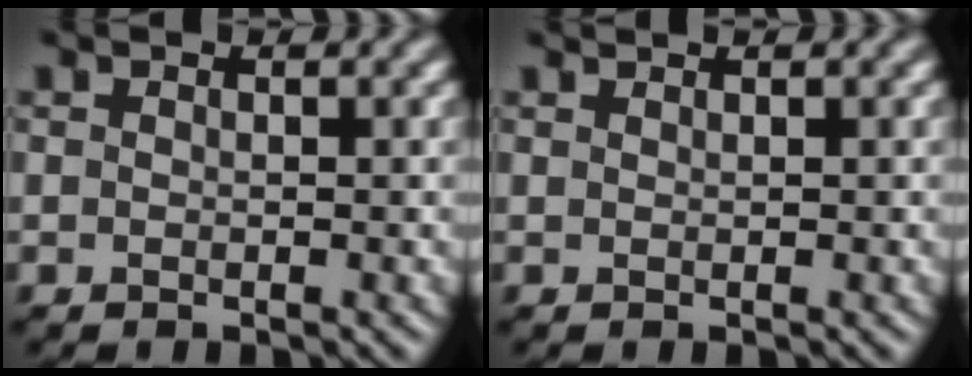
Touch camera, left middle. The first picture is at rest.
{"total": 0.9, "force": [0.9, -0.1, 0.1], "torque": [0.000, -0.002, 0.014]}